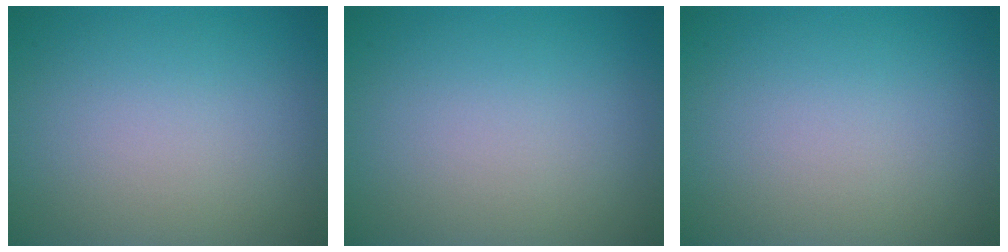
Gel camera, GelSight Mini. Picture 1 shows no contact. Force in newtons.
{"total": 0.0}
{"total": 0.0}